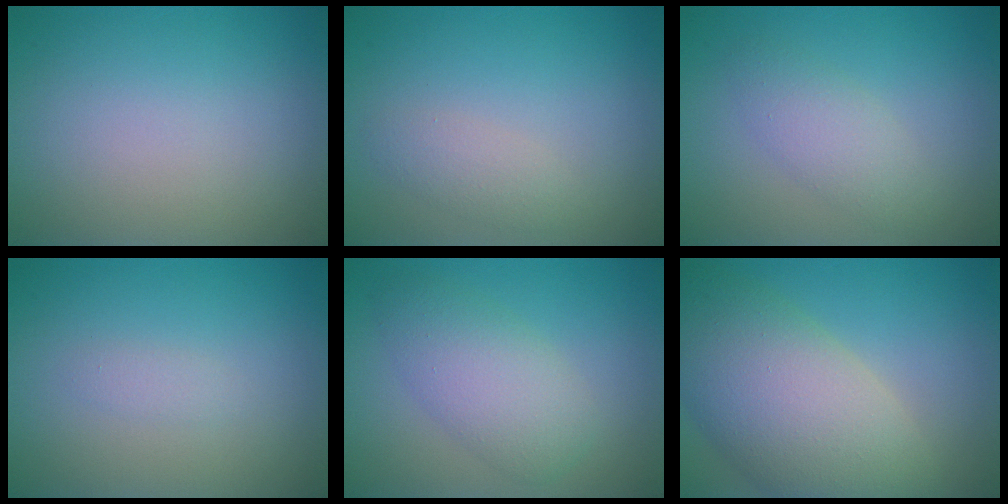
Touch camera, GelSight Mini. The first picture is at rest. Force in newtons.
{"total": 1.6, "press": 1.6, "slide": 0.1}
{"total": 2.5, "press": 2.5, "slide": 0.2}
{"total": 0.8, "press": 0.8, "slide": 0.0}
{"total": 4.4, "press": 4.4, "slide": 0.1}
{"total": 10.8, "press": 10.8, "slide": 0.6}